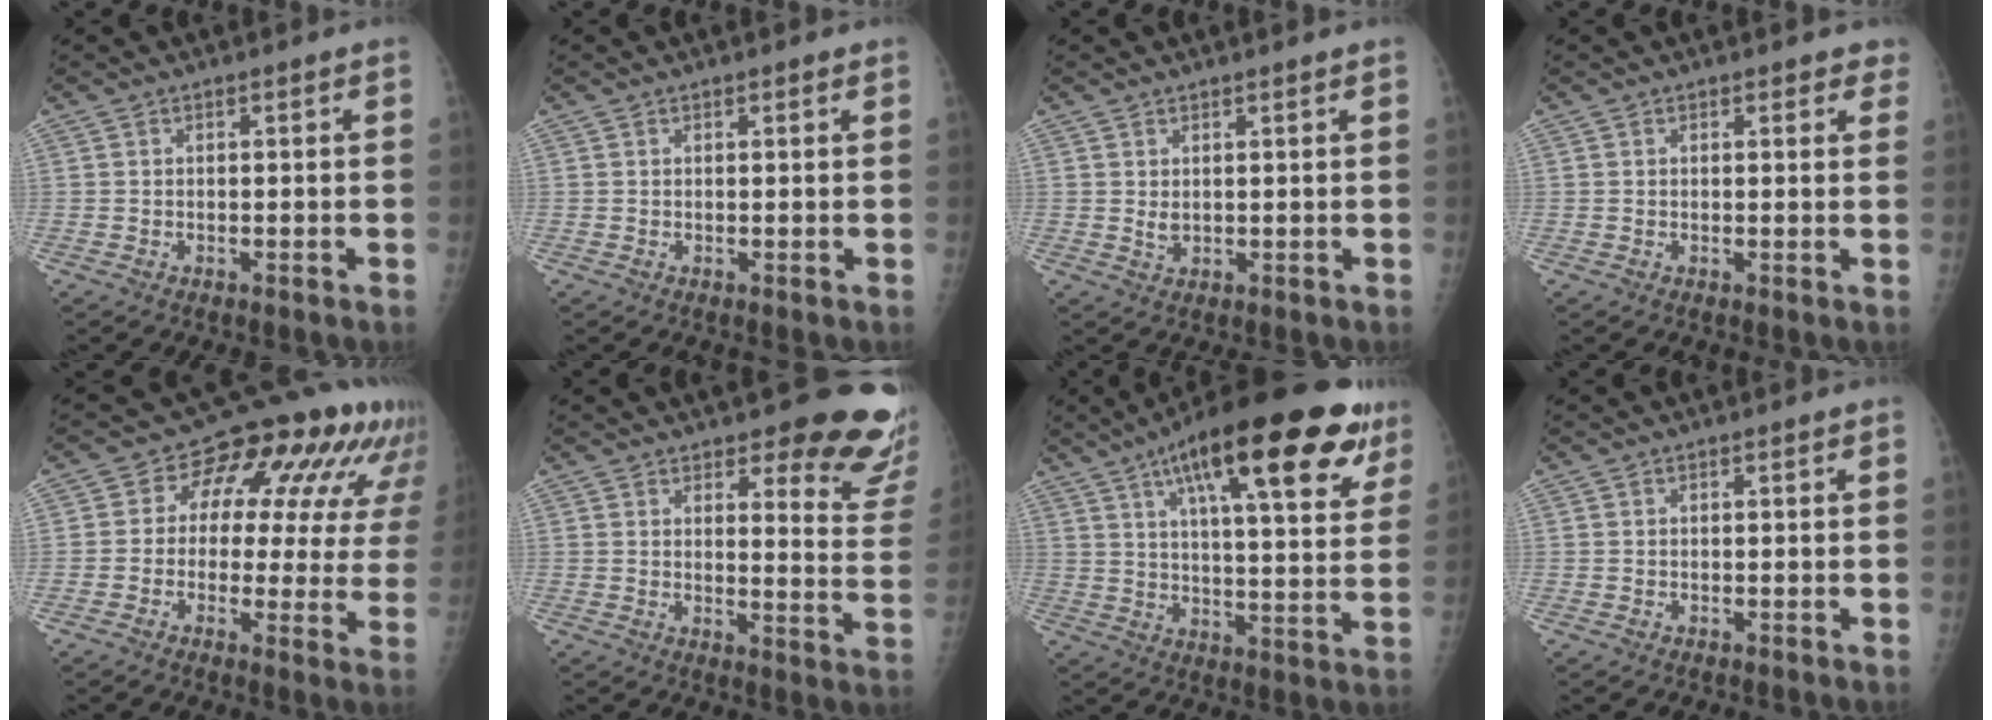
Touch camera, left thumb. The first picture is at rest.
{"total": 0.5, "force": [0.4, 0.2, 0.3], "torque": [-0.004, -0.002, 0.005]}
{"total": 2.3, "force": [1.3, 0.9, 1.7], "torque": [-0.029, -0.010, 0.028]}
{"total": 2.3, "force": [1.8, 1.1, 1.0], "torque": [0.015, -0.004, 0.012]}
{"total": 17.2, "force": [7.2, 9.8, 12.2], "torque": [-0.114, 0.012, 0.075]}
{"total": 15.2, "force": [11.7, 4.3, 8.6], "torque": [-0.057, -0.086, 0.125]}
{"total": 26.5, "force": [14.1, 7.8, 21.0], "torque": [-0.289, -0.016, 0.205]}
{"total": 0.0}